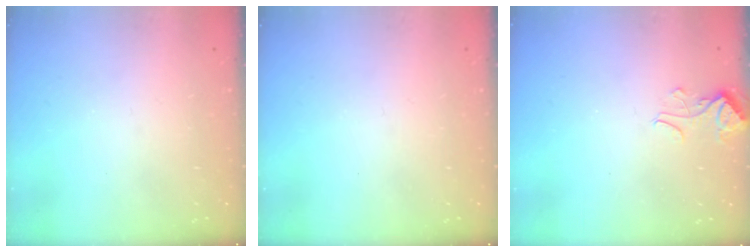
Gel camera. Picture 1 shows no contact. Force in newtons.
{"total": 0.0}
{"total": 2.1, "press": 2.1, "slide": 0.5}